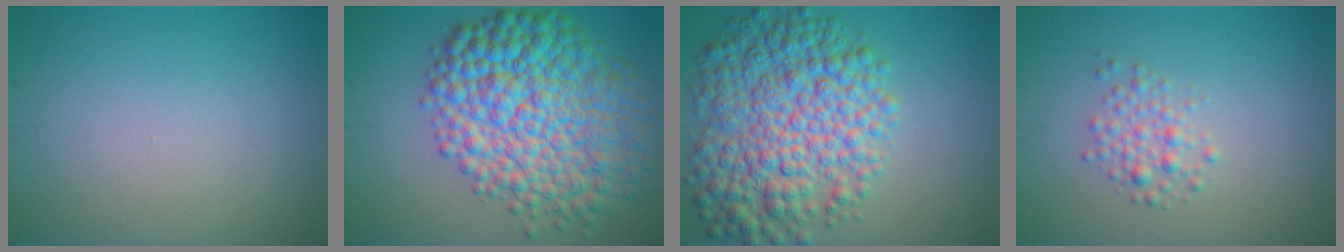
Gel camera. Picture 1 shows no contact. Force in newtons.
{"total": 12.1, "press": 12.1, "slide": 0.2}
{"total": 9.7, "press": 9.7, "slide": 0.3}
{"total": 2.1, "press": 2.1, "slide": 0.1}